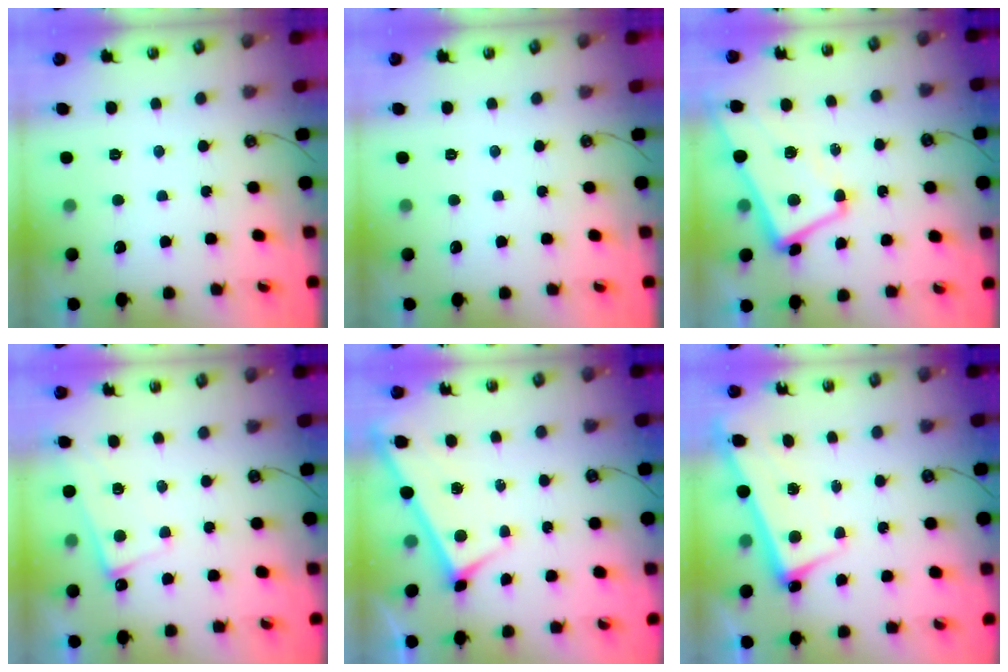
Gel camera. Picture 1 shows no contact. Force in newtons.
{"total": 0.0}
{"total": 1.5, "press": 1.2, "slide": 0.8}
{"total": 2.2, "press": 2.1, "slide": 0.4}
{"total": 2.9, "press": 2.9, "slide": 0.3}
{"total": 2.6, "press": 2.4, "slide": 0.9}